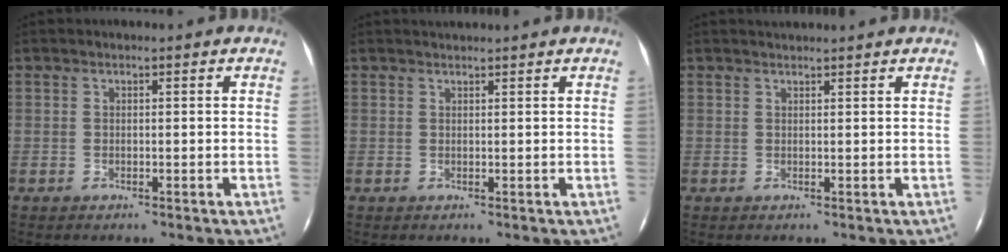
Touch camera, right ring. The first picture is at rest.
{"total": 1.0, "force": [1.0, -0.2, 0.1], "torque": [-0.009, -0.002, 0.016]}
{"total": 1.5, "force": [1.5, -0.2, 0.3], "torque": [-0.011, 0.000, 0.021]}